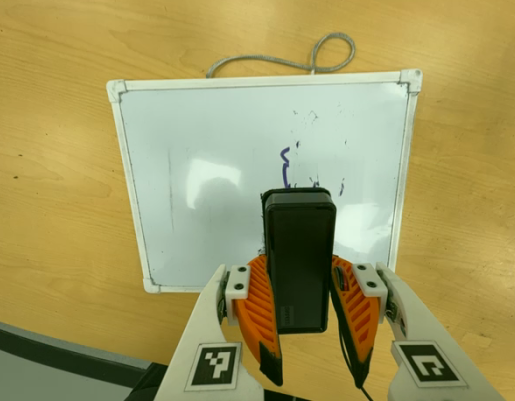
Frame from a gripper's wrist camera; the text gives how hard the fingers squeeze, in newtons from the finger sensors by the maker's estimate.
{"total": 8.5, "left": 7.7, "right": 9.3}